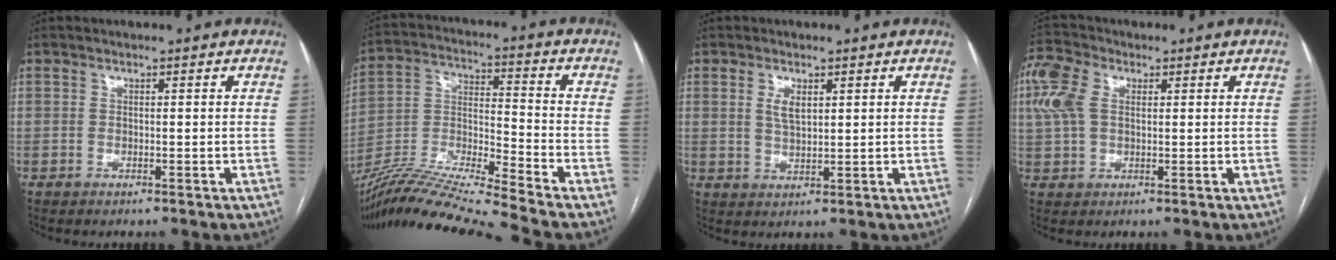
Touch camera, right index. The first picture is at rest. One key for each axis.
{"total": 17.4, "fx": -15.6, "fy": -2.8, "fz": 7.1, "tx": -0.137, "ty": -0.002, "tz": -0.283}
{"total": 3.0, "fx": 1.3, "fy": 1.2, "fz": 2.5, "tx": -0.053, "ty": -0.001, "tz": 0.028}
{"total": 8.2, "fx": 2.3, "fy": 5.3, "fz": 5.8, "tx": -0.165, "ty": 0.032, "tz": 0.049}